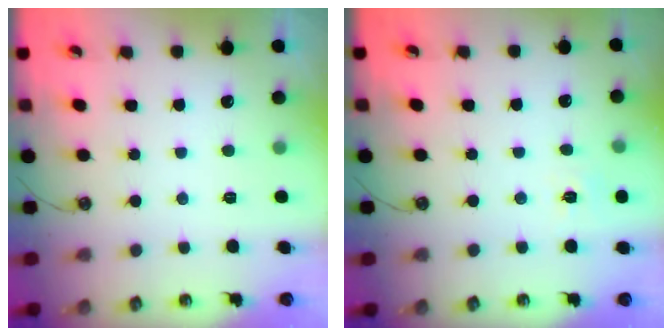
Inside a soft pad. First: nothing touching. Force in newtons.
{"total": 5.1, "press": 5.0, "slide": 0.7}